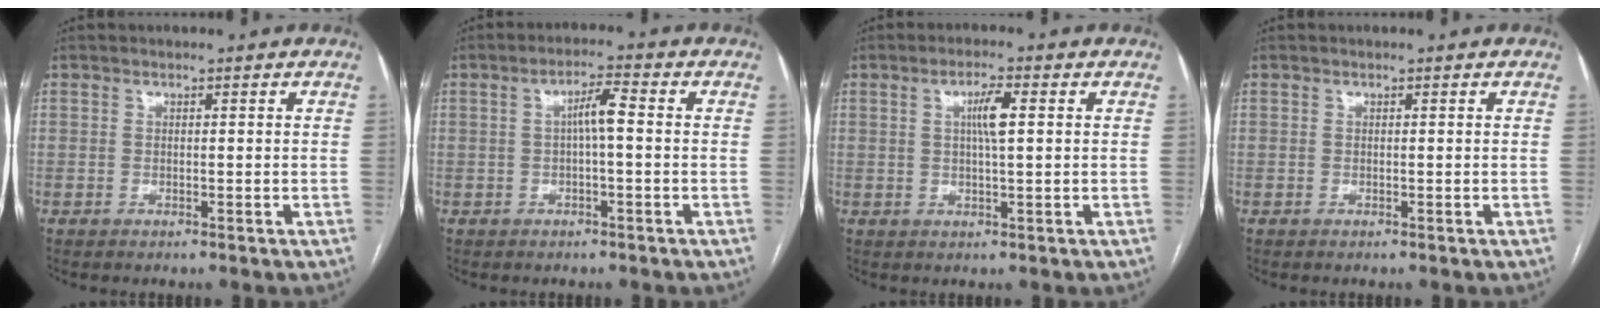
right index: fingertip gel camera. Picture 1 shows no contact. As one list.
[{"total": 3.8, "force": [0.1, 0.4, 3.8], "torque": [-0.065, 0.011, 0.002]}, {"total": 3.9, "force": [0.9, 0.3, 3.8], "torque": [-0.068, 0.003, 0.015]}, {"total": 0.0}]